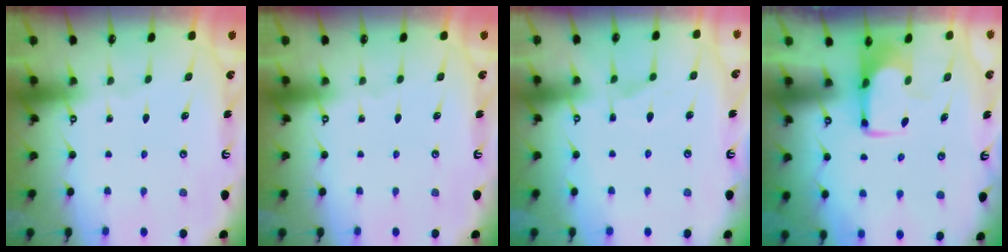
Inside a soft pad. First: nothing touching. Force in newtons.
{"total": 0.0}
{"total": 7.6, "press": 7.5, "slide": 1.3}
{"total": 1.7, "press": 1.6, "slide": 0.4}